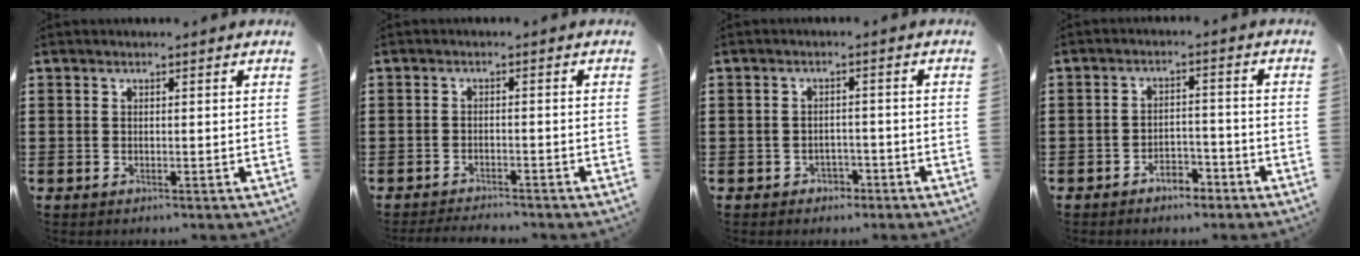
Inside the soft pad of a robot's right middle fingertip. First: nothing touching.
{"total": 2.2, "force": [-2.1, 0.1, 0.2], "torque": [-0.009, 0.000, -0.044]}
{"total": 1.8, "force": [-1.4, 1.0, 0.1], "torque": [-0.010, 0.000, -0.034]}
{"total": 3.6, "force": [-3.2, 1.2, 1.0], "torque": [-0.020, 0.009, -0.066]}